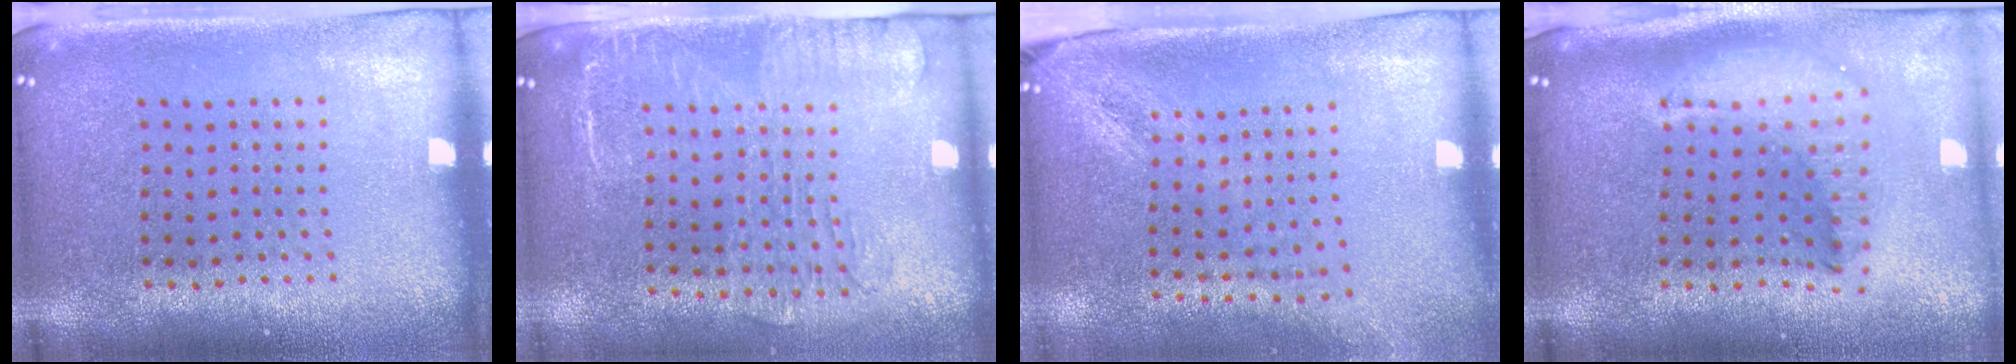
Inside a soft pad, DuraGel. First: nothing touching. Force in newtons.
{"total": 1.9, "press": 1.6, "slide": 1.0}
{"total": 2.0, "press": 1.6, "slide": 1.3}
{"total": 2.1, "press": 1.7, "slide": 1.3}